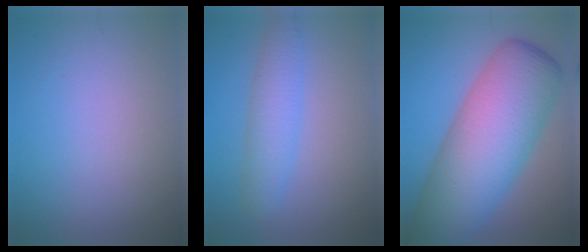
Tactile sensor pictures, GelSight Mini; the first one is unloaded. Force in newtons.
{"total": 3.6, "press": 3.6, "slide": 0.1}
{"total": 13.6, "press": 13.6, "slide": 0.4}